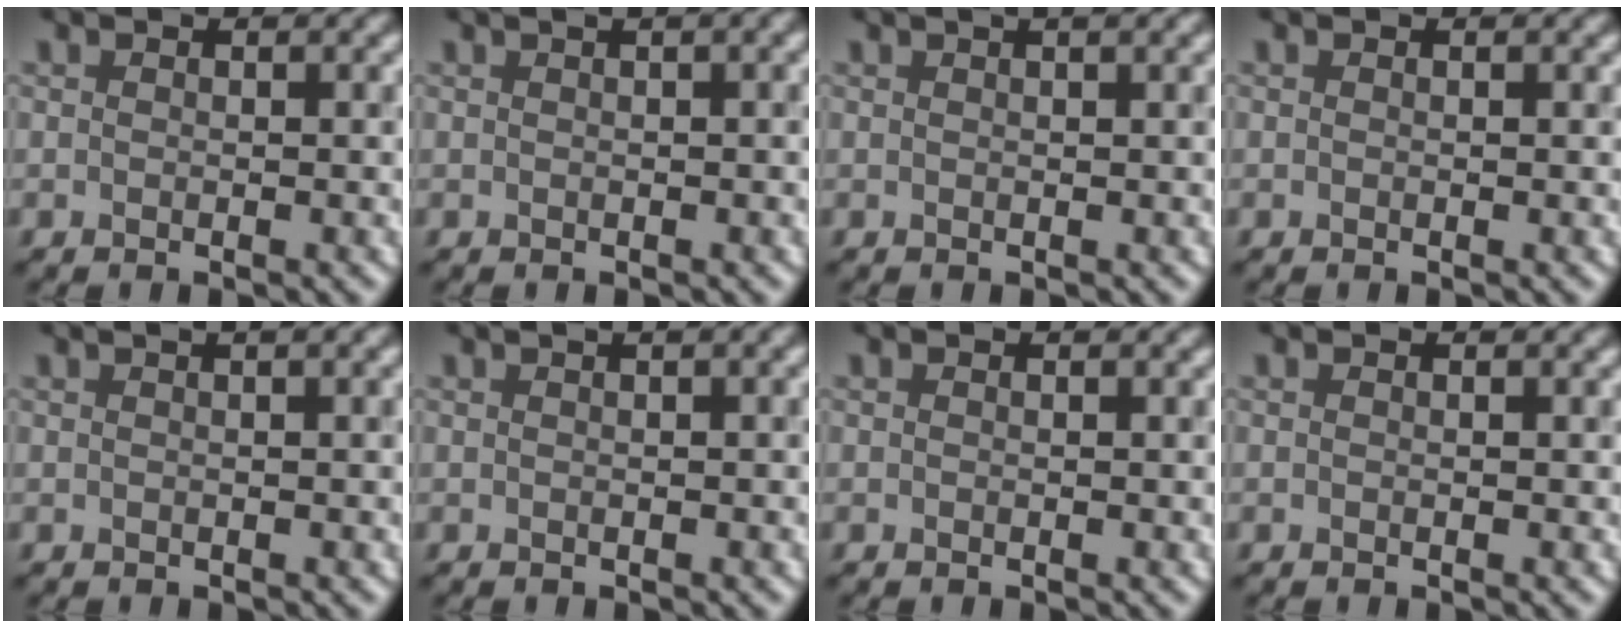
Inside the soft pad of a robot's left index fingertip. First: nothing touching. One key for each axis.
{"total": 5.0, "fx": 2.4, "fy": 2.3, "fz": 3.8, "tx": -0.026, "ty": 0.039, "tz": 0.008}
{"total": 3.1, "fx": 1.8, "fy": 1.1, "fz": 2.2, "tx": -0.012, "ty": 0.008, "tz": 0.004}
{"total": 0.0}
{"total": 3.3, "fx": 1.6, "fy": 1.3, "fz": 2.5, "tx": -0.016, "ty": 0.015, "tz": 0.006}
{"total": 3.7, "fx": 1.7, "fy": 1.6, "fz": 2.8, "tx": -0.016, "ty": 0.024, "tz": 0.007}
{"total": 0.0}
{"total": 0.0}